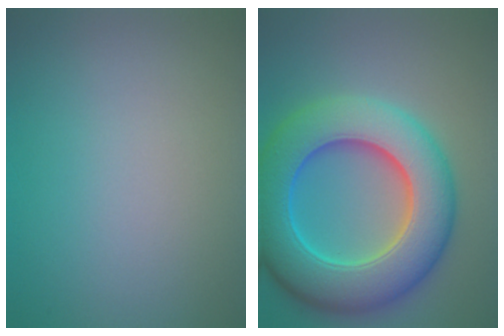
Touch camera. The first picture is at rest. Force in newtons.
{"total": 11.2, "press": 11.2, "slide": 0.2}